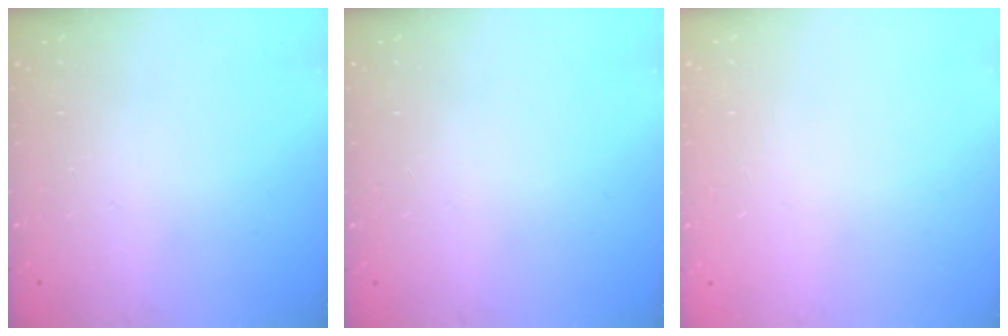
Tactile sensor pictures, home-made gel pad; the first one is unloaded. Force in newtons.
{"total": 0.0}
{"total": 0.0}